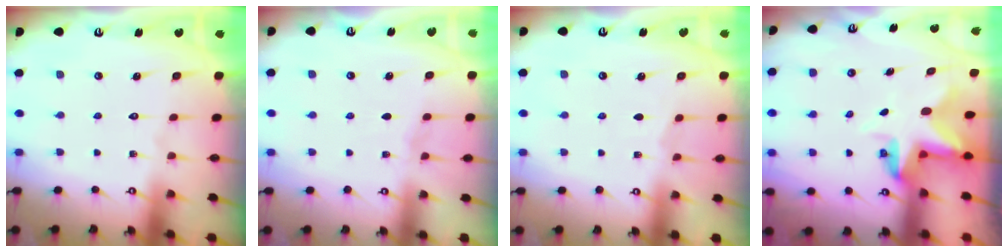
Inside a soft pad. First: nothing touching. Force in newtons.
{"total": 2.2, "press": 2.2, "slide": 0.3}
{"total": 2.3, "press": 2.2, "slide": 0.4}
{"total": 4.8, "press": 4.8, "slide": 0.2}